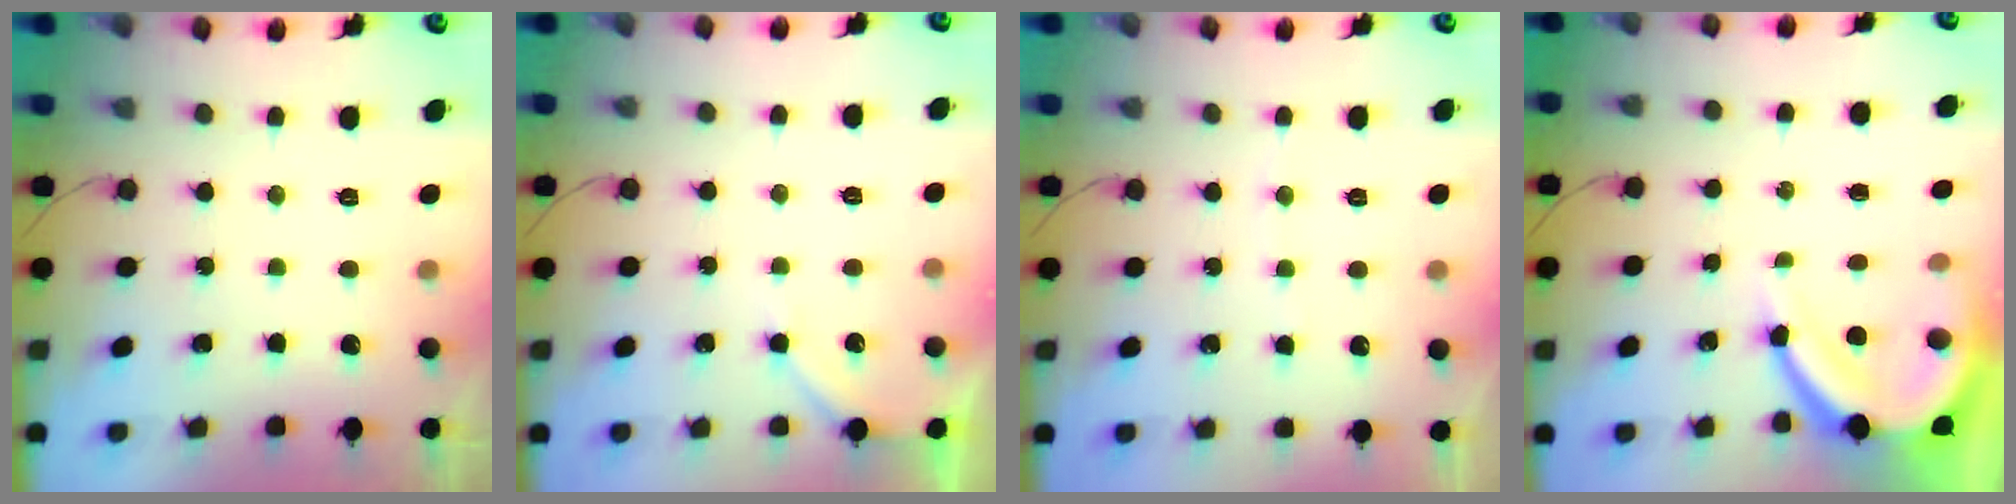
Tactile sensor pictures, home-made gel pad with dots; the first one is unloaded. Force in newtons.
{"total": 4.1, "press": 4.0, "slide": 0.6}
{"total": 3.0, "press": 2.9, "slide": 0.4}
{"total": 10.3, "press": 10.2, "slide": 1.1}